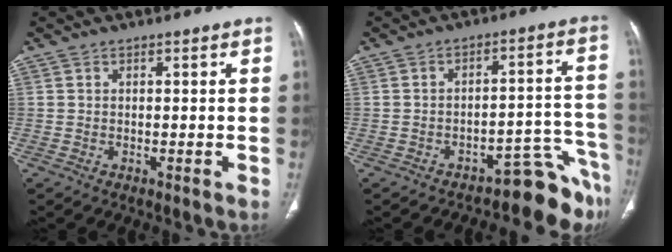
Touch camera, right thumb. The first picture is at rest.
{"total": 8.9, "force": [-8.4, 2.0, 2.2], "torque": [0.018, 0.111, -0.114]}